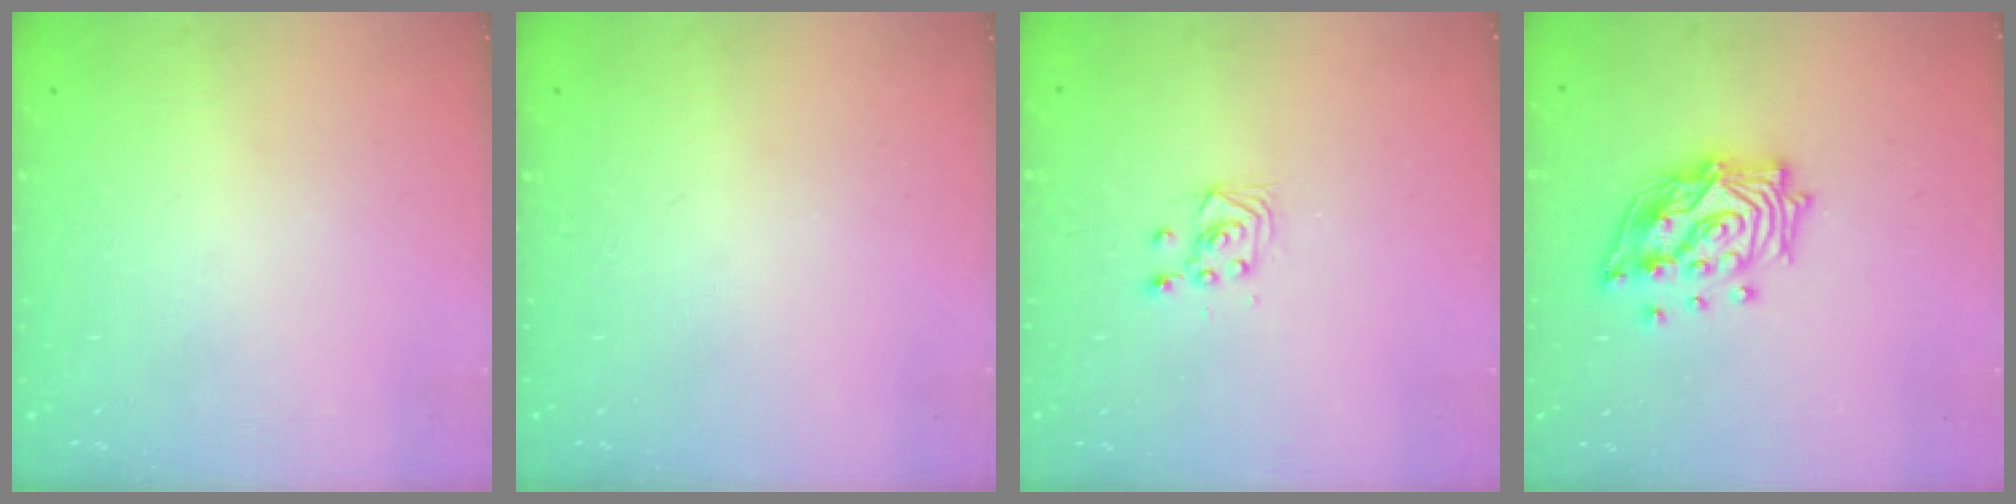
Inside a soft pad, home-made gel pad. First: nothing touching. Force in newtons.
{"total": 0.0}
{"total": 3.2, "press": 2.9, "slide": 1.4}
{"total": 17.3, "press": 17.1, "slide": 2.3}